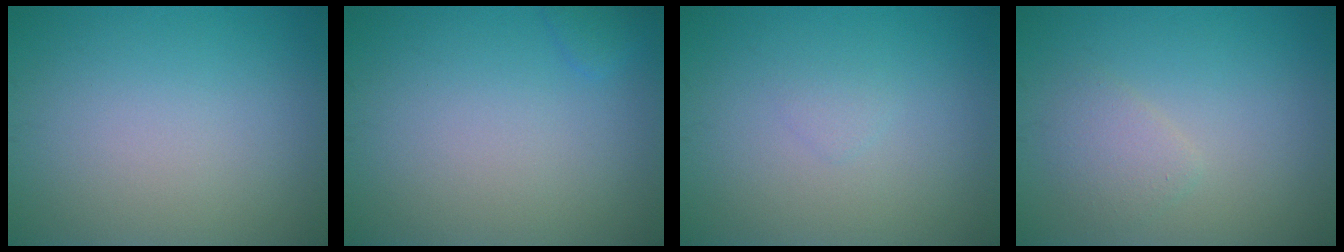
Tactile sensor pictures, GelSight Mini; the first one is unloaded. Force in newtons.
{"total": 0.8, "press": 0.8, "slide": 0.1}
{"total": 0.6, "press": 0.6, "slide": 0.0}
{"total": 1.8, "press": 1.8, "slide": 0.2}